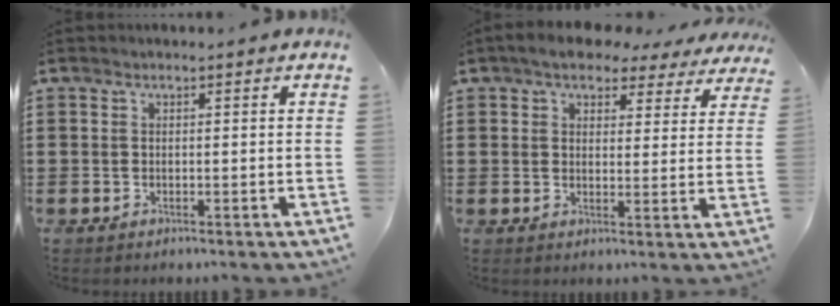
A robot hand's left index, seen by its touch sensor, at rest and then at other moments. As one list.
[{"total": 5.2, "force": [4.6, 2.1, 1.6], "torque": [-0.045, -0.011, 0.081]}]